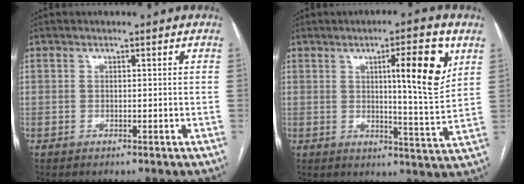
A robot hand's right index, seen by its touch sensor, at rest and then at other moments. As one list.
[{"total": 11.1, "force": [4.3, 0.8, 10.2], "torque": [-0.141, -0.005, 0.056]}]